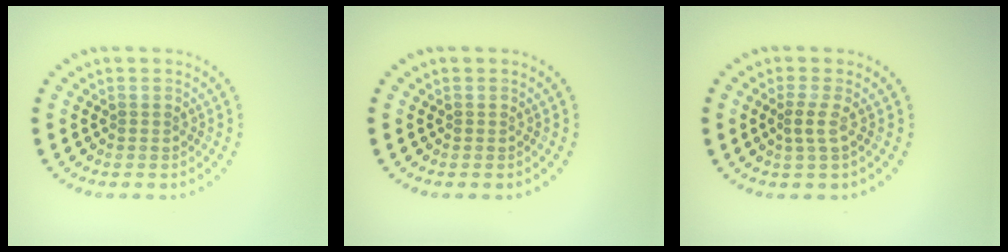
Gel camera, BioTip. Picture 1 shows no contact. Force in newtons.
{"total": 0.0}
{"total": 1.4, "press": 1.0, "slide": 1.0}